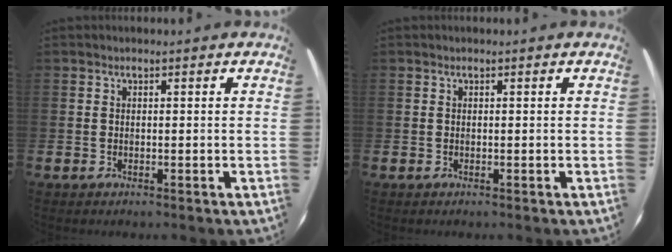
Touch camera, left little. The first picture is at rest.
{"total": 0.0}